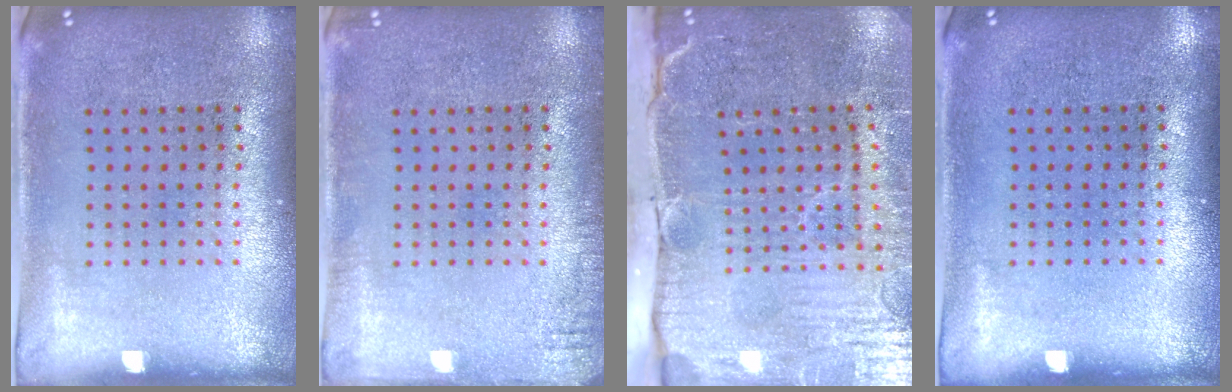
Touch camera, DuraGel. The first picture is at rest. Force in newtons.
{"total": 1.4, "press": 1.4, "slide": 0.1}
{"total": 5.1, "press": 4.3, "slide": 2.7}
{"total": 0.0}